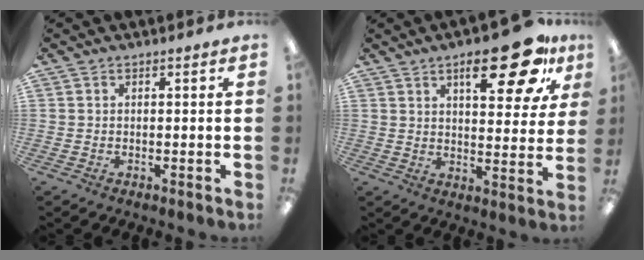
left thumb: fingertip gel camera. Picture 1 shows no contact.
{"total": 18.4, "force": [9.9, 6.6, 14.1], "torque": [-0.193, -0.036, 0.149]}